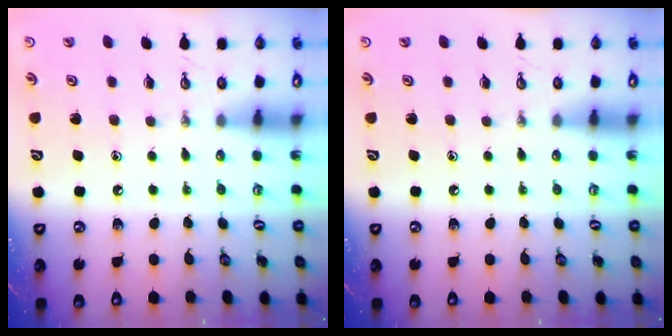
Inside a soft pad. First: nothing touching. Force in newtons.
{"total": 0.0}